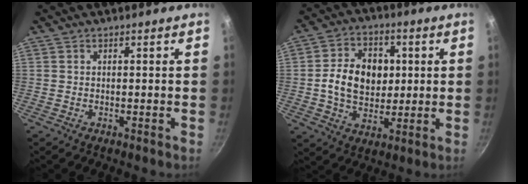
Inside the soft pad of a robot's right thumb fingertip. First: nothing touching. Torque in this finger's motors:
{"motor_torque": [0.89, 2.09, 0.82, 0.03, 0.08]}